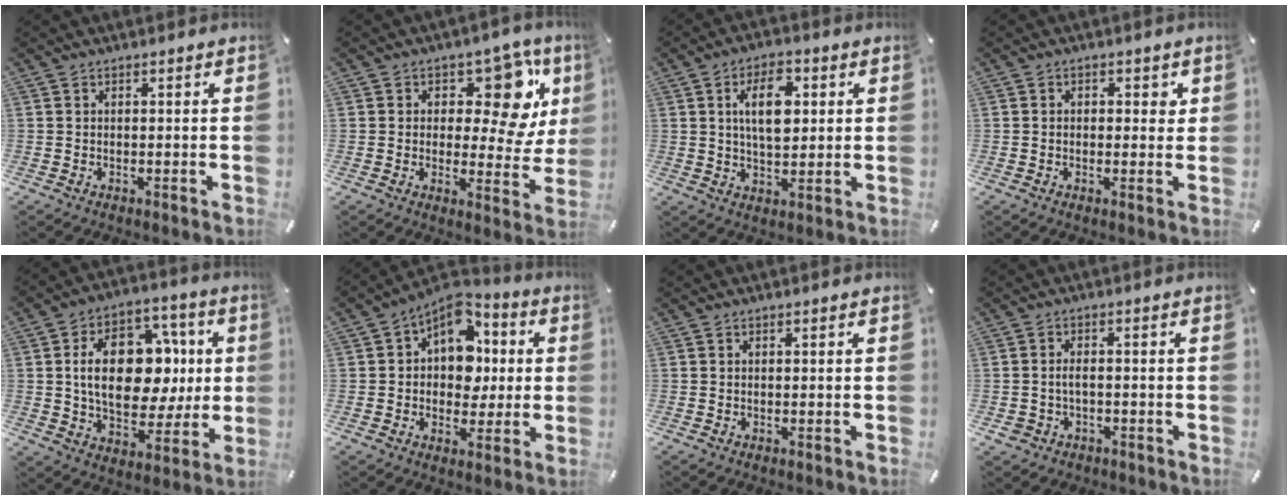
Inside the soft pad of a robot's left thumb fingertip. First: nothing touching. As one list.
[{"total": 16.4, "force": [7.0, 8.9, 11.9], "torque": [-0.145, -0.047, 0.116]}, {"total": 10.2, "force": [2.6, 5.8, 8.0], "torque": [-0.137, -0.006, 0.035]}, {"total": 2.0, "force": [0.1, 1.5, 1.3], "torque": [-0.010, 0.001, -0.005]}, {"total": 19.2, "force": [1.7, 13.2, 13.8], "torque": [-0.235, 0.000, 0.034]}, {"total": 11.9, "force": [2.9, 9.8, 6.1], "torque": [-0.086, -0.023, 0.056]}, {"total": 0.0}, {"total": 3.2, "force": [-0.9, 2.3, 2.0], "torque": [-0.052, 0.001, -0.021]}]